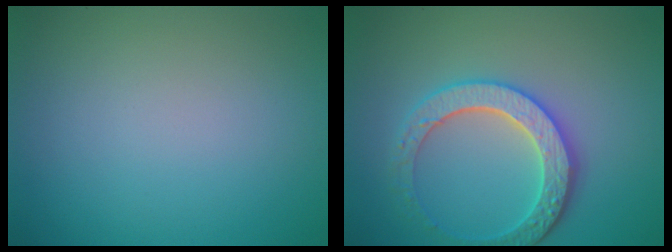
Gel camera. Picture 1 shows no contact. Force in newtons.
{"total": 4.3, "press": 4.1, "slide": 1.5}